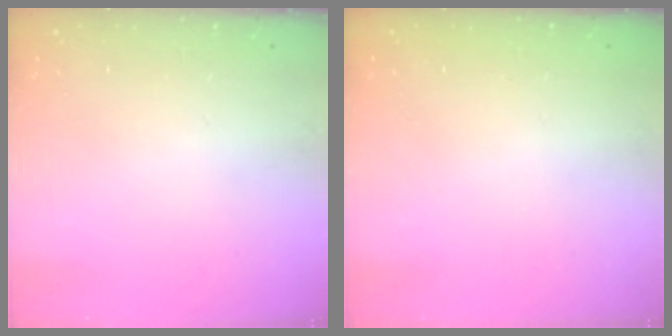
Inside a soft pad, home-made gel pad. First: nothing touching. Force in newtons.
{"total": 0.0}